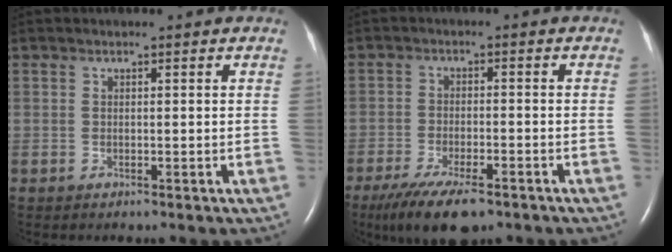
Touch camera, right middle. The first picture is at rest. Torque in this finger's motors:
{"motor_torque": [0.88, -0.76, 0.18, 0.06]}